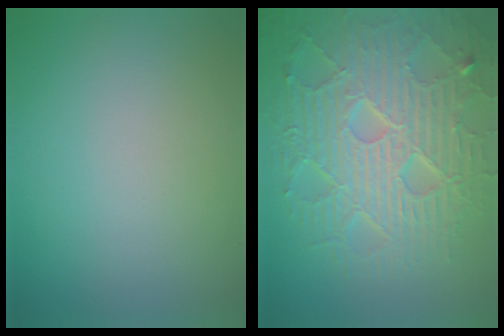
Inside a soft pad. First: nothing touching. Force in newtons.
{"total": 8.9, "press": 6.4, "slide": 6.2}